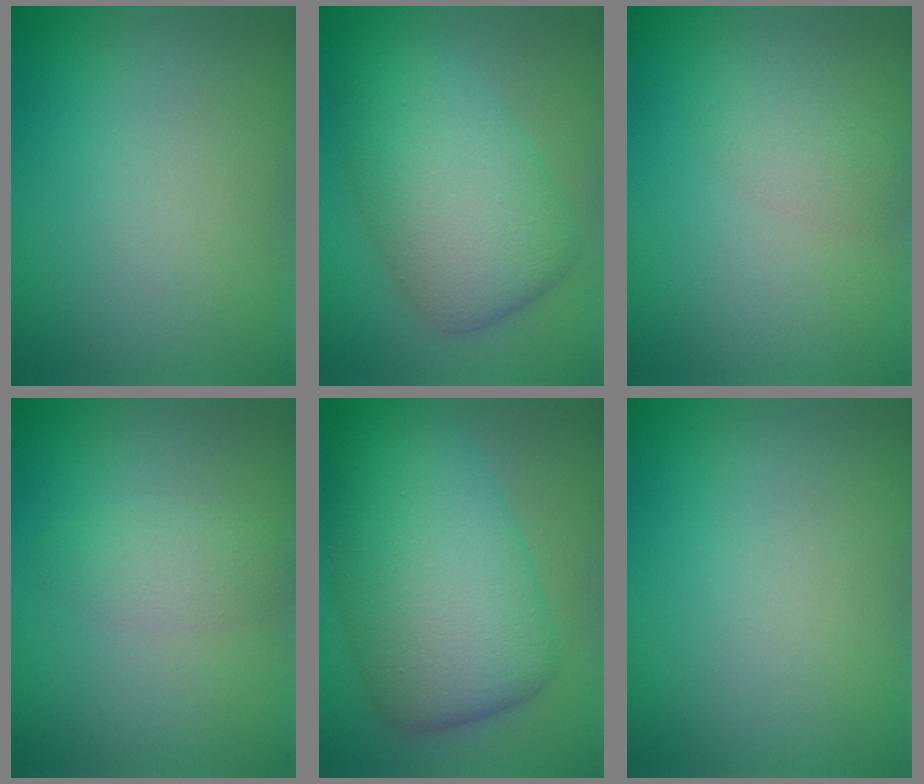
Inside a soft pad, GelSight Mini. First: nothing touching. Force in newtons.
{"total": 7.8, "press": 7.8, "slide": 0.0}
{"total": 1.6, "press": 1.6, "slide": 0.1}
{"total": 2.0, "press": 2.0, "slide": 0.2}
{"total": 10.9, "press": 10.9, "slide": 0.1}
{"total": 0.0}